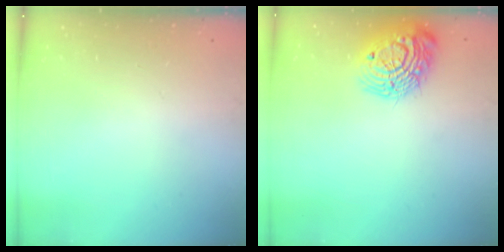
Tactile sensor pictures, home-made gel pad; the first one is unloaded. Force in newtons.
{"total": 16.2, "press": 16.1, "slide": 1.4}